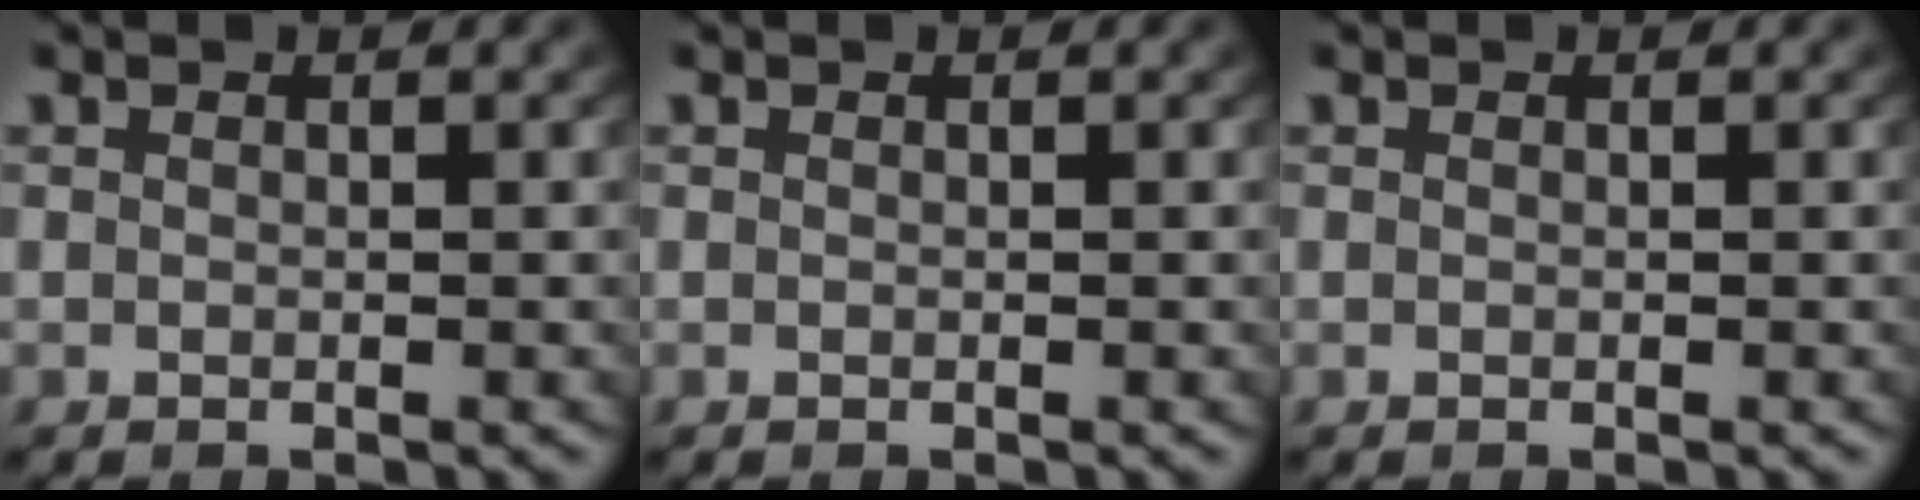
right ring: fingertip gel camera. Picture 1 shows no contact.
{"total": 0.0}
{"total": 0.0}